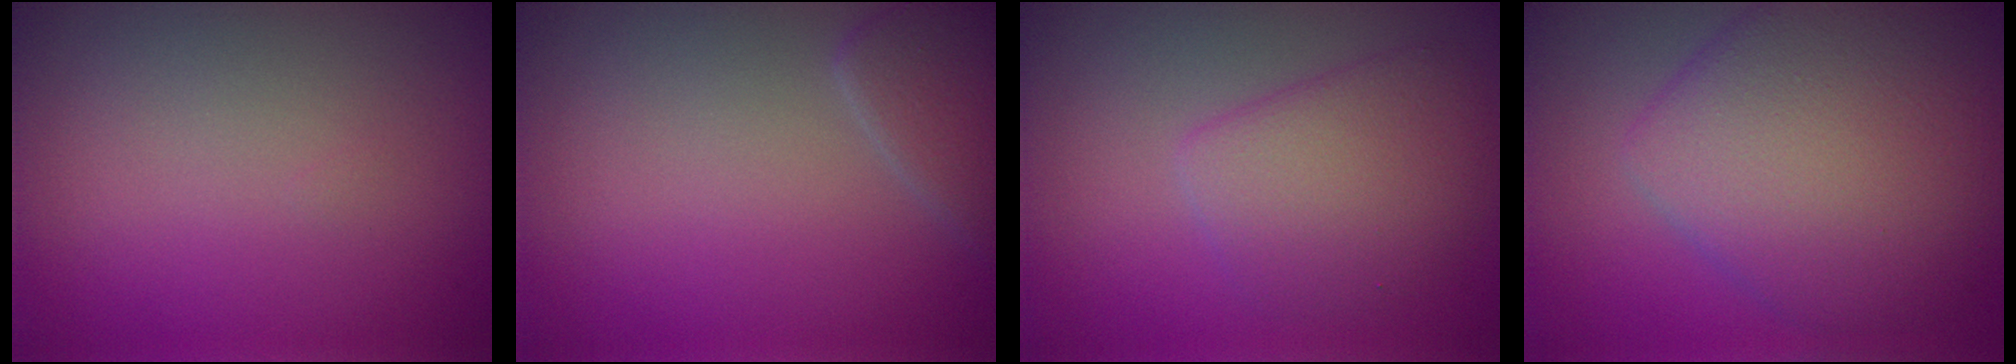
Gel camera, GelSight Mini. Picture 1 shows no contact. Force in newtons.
{"total": 2.2, "press": 2.1, "slide": 0.2}
{"total": 3.9, "press": 3.9, "slide": 0.1}
{"total": 9.3, "press": 9.3, "slide": 0.3}